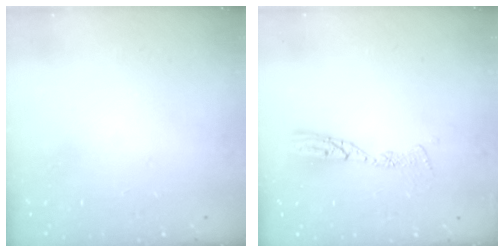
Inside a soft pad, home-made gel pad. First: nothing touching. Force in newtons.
{"total": 9.7, "press": 9.7, "slide": 0.9}